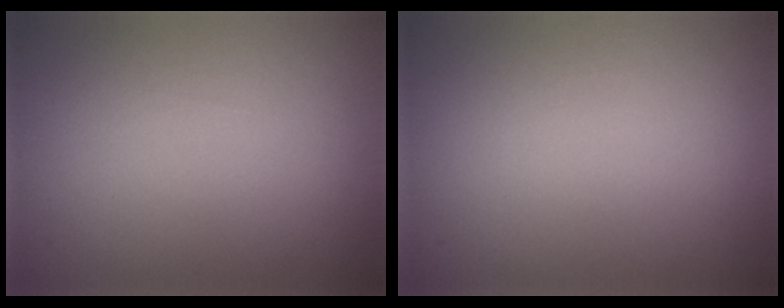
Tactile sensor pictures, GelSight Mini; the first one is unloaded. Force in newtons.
{"total": 0.0}